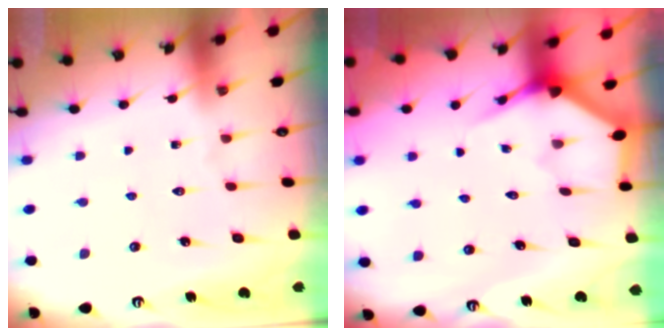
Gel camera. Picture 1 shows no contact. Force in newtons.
{"total": 3.6, "press": 3.6, "slide": 0.2}